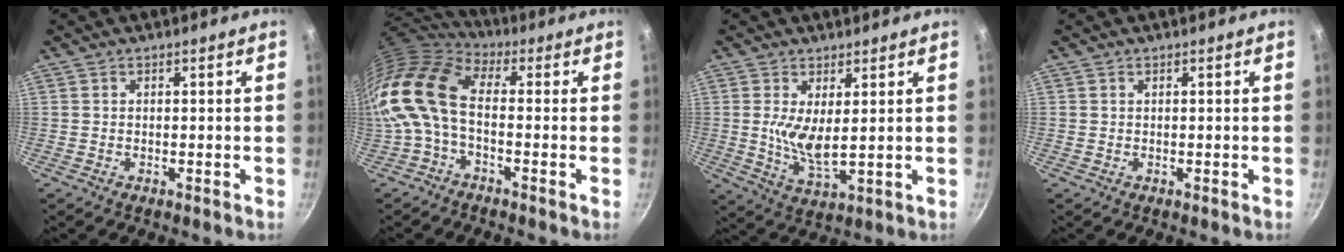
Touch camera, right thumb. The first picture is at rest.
{"total": 14.2, "force": [-1.4, 7.7, 11.8], "torque": [-0.244, 0.021, -0.047]}
{"total": 7.1, "force": [1.5, 2.6, 6.4], "torque": [-0.122, -0.024, 0.035]}
{"total": 0.0}